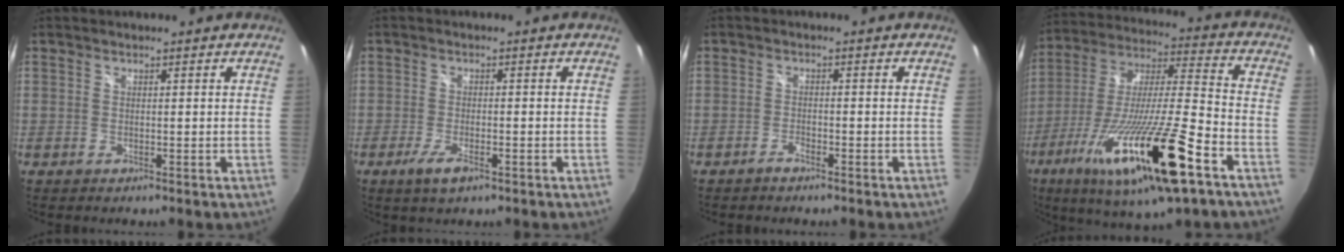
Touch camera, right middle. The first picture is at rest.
{"total": 4.4, "force": [-2.5, 1.3, 3.3], "torque": [-0.077, -0.010, -0.049]}
{"total": 1.8, "force": [-1.5, 0.5, 0.7], "torque": [-0.023, 0.000, -0.032]}
{"total": 26.6, "force": [-14.1, 3.4, 22.3], "torque": [-0.410, -0.071, -0.249]}